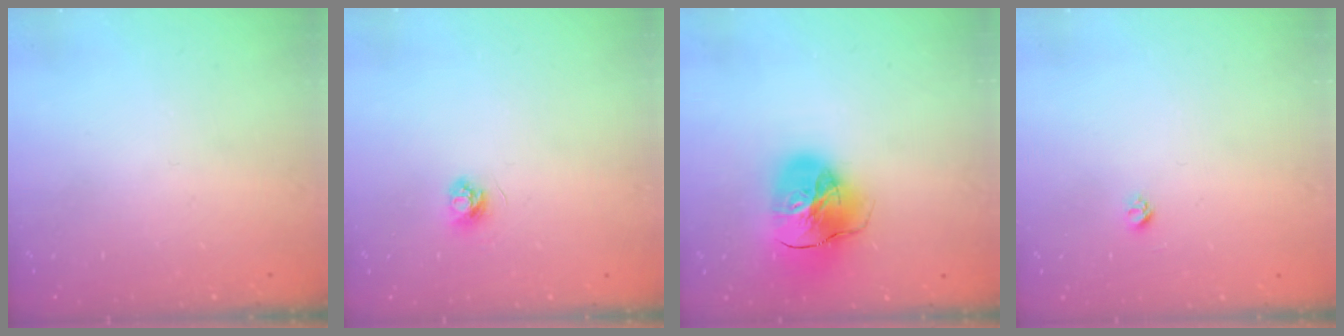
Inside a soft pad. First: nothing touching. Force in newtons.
{"total": 3.6, "press": 3.6, "slide": 0.4}
{"total": 19.2, "press": 19.0, "slide": 2.1}
{"total": 3.6, "press": 3.6, "slide": 0.3}